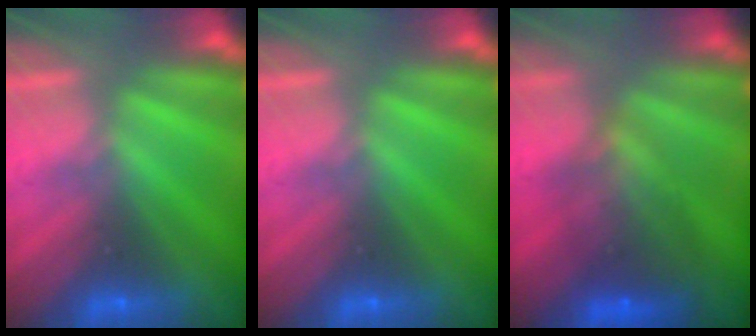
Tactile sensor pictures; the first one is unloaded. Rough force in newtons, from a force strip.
{"total": 0.0}
{"total": 5.9}